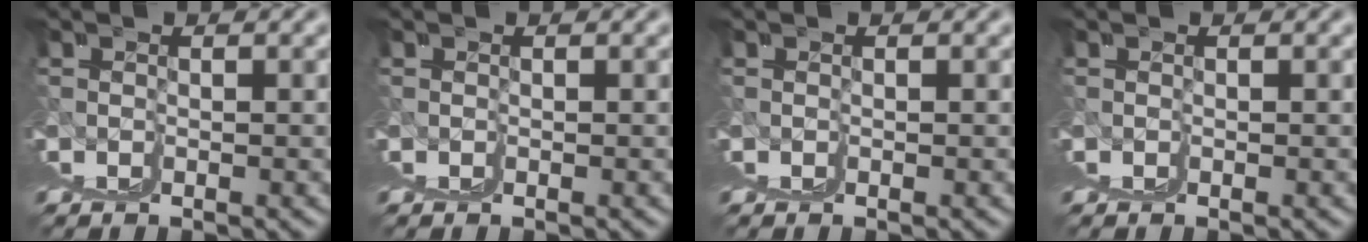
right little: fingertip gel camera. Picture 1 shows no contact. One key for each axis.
{"total": 0.0}
{"total": 0.0}
{"total": 0.0}